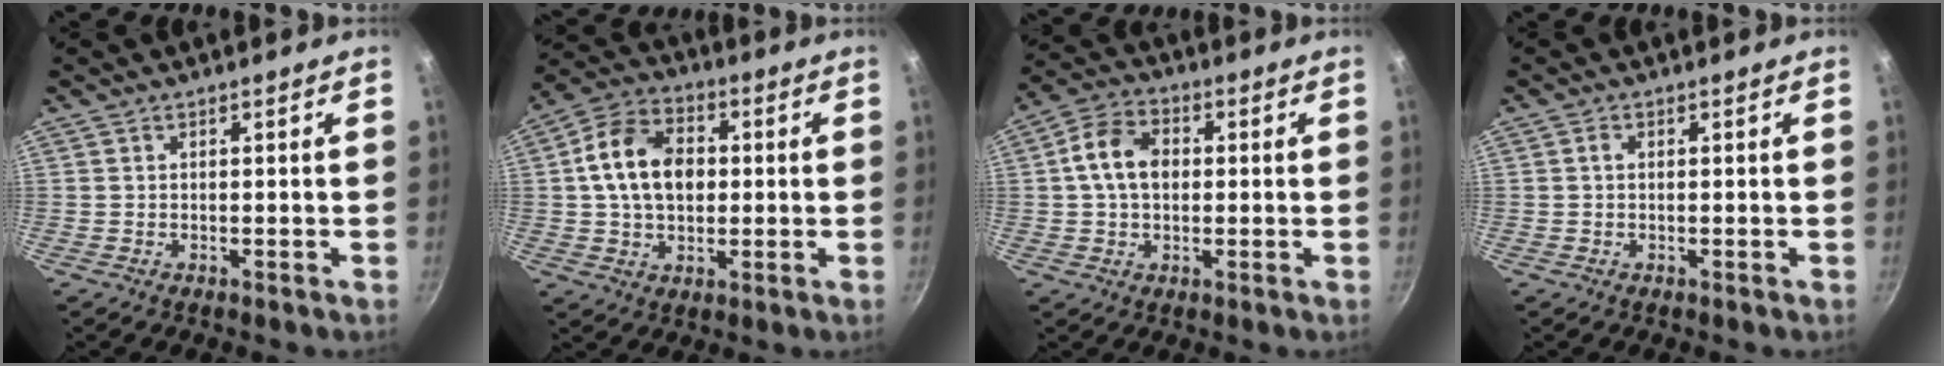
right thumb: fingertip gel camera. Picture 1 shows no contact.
{"total": 13.4, "force": [1.2, 9.6, 9.4], "torque": [-0.140, 0.017, 0.009]}
{"total": 9.2, "force": [0.8, 6.7, 6.3], "torque": [-0.098, 0.018, 0.004]}
{"total": 0.9, "force": [0.1, 0.6, 0.6], "torque": [-0.009, 0.005, 0.002]}